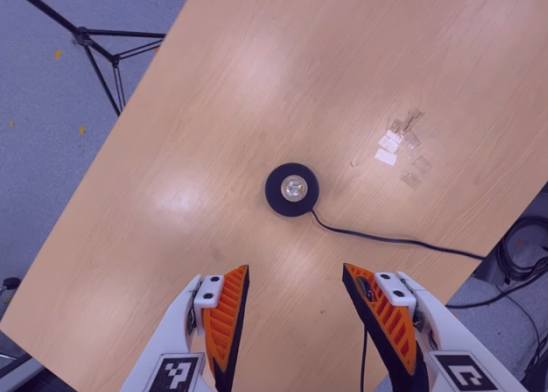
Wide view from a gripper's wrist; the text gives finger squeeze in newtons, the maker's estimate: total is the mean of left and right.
{"total": 0.0}